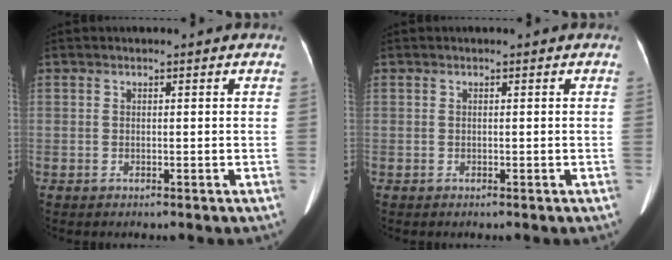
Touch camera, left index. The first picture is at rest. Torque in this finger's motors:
{"motor_torque": [0.00, 0.00, 0.00, 0.00]}